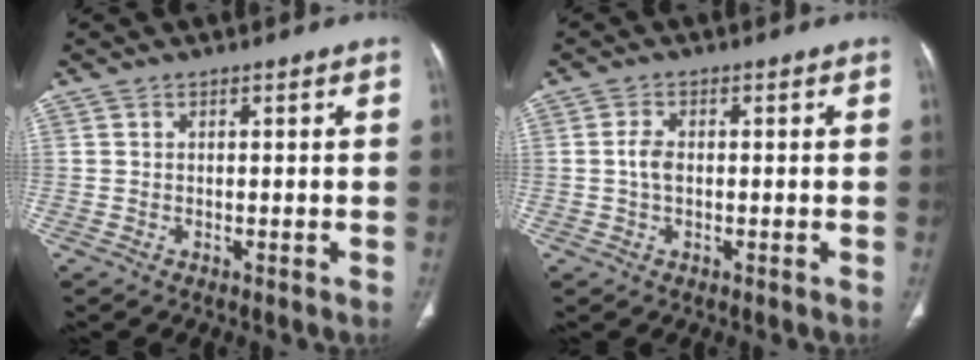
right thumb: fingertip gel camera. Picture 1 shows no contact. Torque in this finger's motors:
{"motor_torque": [0.44, 0.78, 0.42, -0.78, 0.20]}